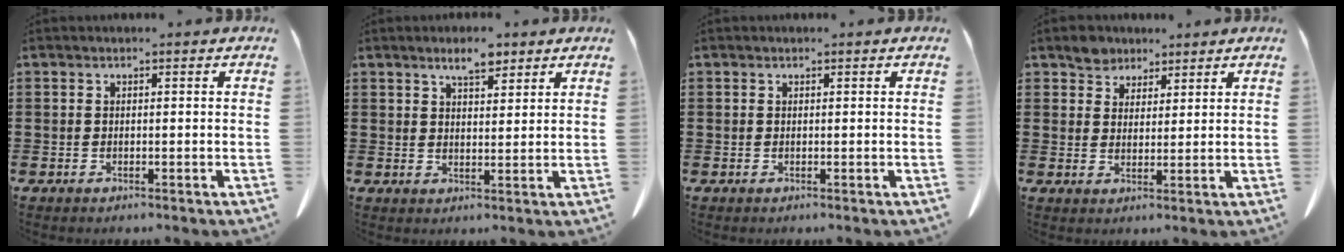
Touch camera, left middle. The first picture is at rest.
{"total": 4.3, "force": [3.4, 1.3, 2.3], "torque": [-0.043, -0.004, 0.060]}
{"total": 0.0}
{"total": 3.9, "force": [3.1, 2.2, 0.5], "torque": [-0.016, 0.002, 0.059]}